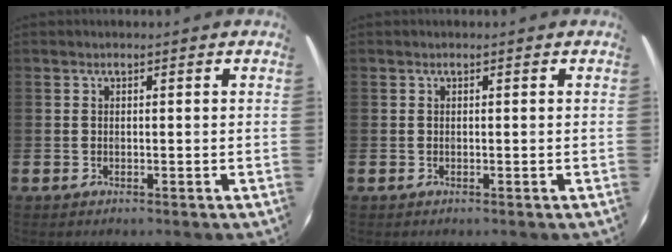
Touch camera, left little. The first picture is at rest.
{"total": 0.0}